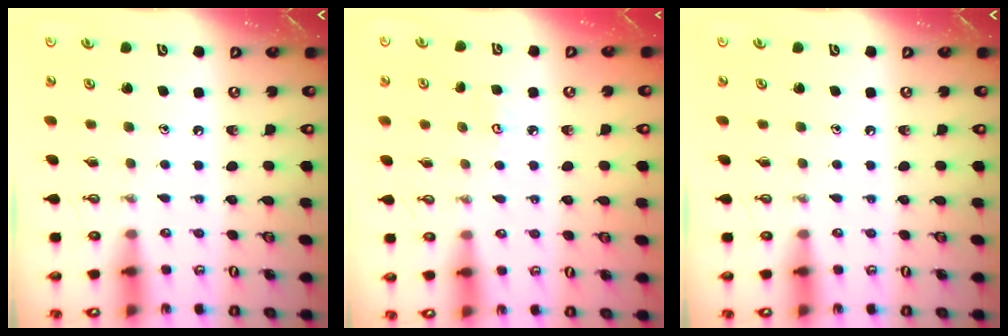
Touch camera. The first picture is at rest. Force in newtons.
{"total": 3.3, "press": 3.3, "slide": 0.4}
{"total": 0.0}